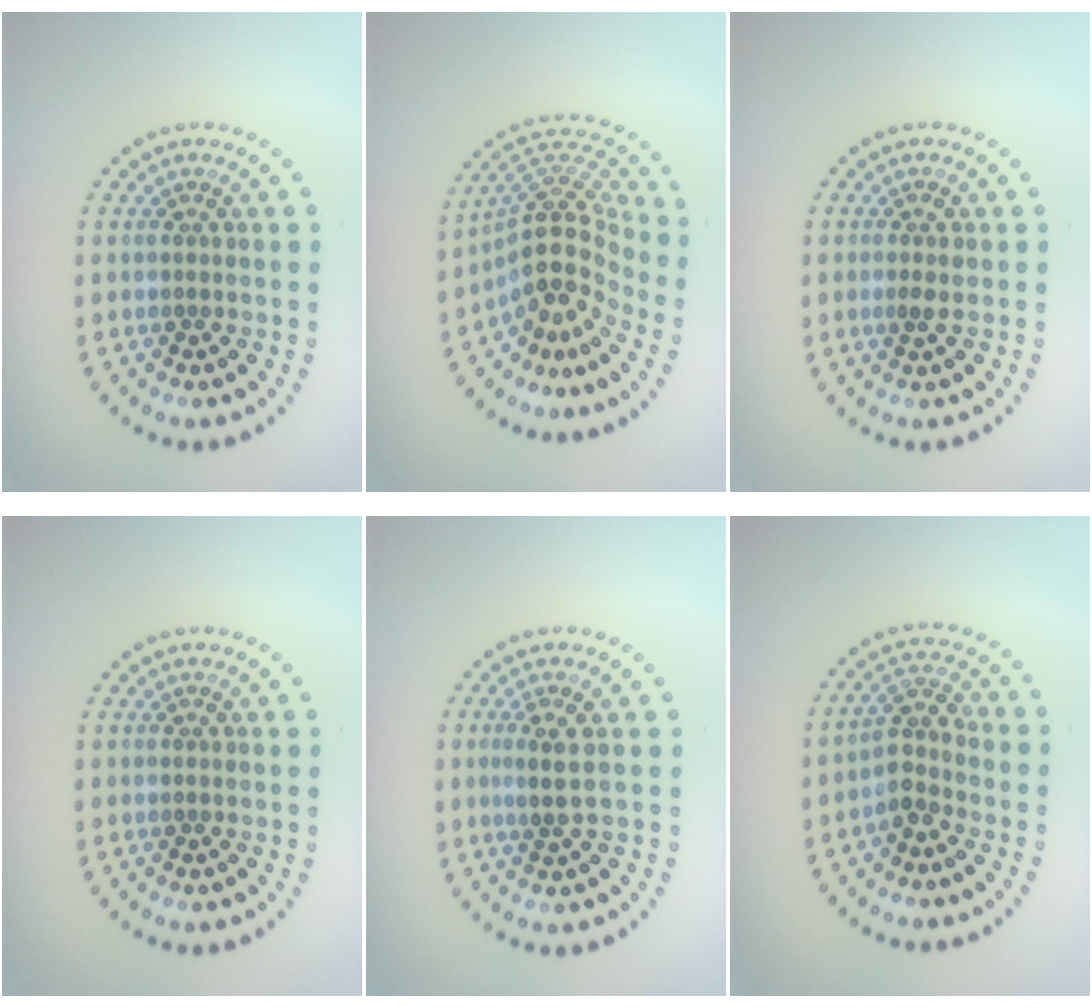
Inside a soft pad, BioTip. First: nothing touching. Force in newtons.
{"total": 5.3, "press": 3.9, "slide": 3.7}
{"total": 1.2, "press": 1.1, "slide": 0.3}
{"total": 0.0}
{"total": 1.8, "press": 1.5, "slide": 1.0}
{"total": 2.6, "press": 2.0, "slide": 1.6}